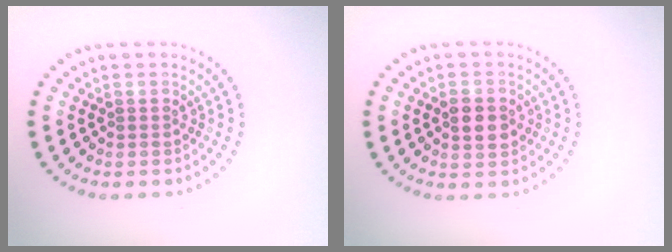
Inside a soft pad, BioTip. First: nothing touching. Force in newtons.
{"total": 2.8, "press": 2.8, "slide": 0.1}